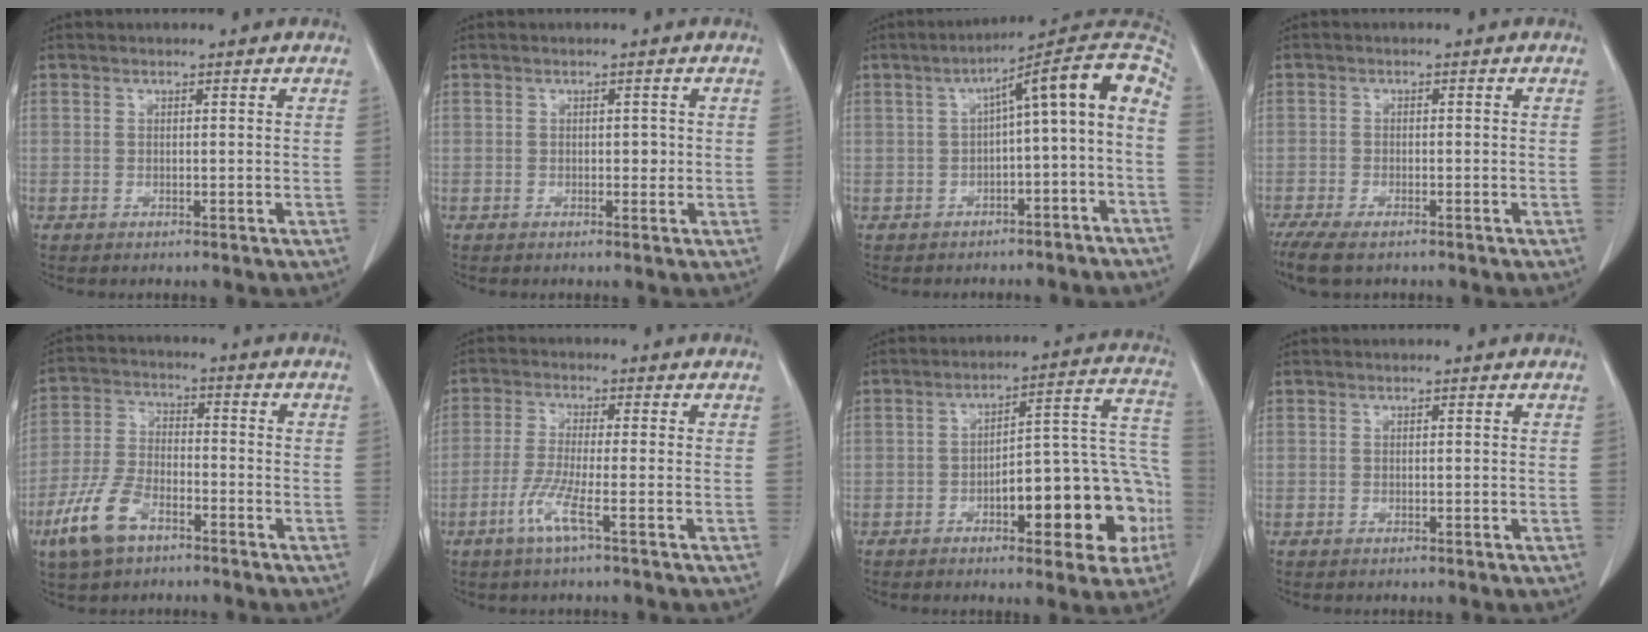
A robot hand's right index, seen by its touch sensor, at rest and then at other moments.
{"total": 1.1, "force": [0.0, 0.7, 0.8], "torque": [-0.008, 0.003, 0.000]}
{"total": 12.5, "force": [-1.2, 1.5, 12.3], "torque": [-0.171, 0.049, -0.020]}
{"total": 6.6, "force": [-4.9, 2.0, 3.8], "torque": [-0.067, -0.015, -0.080]}
{"total": 9.4, "force": [-5.6, 4.3, 6.2], "torque": [-0.149, -0.001, -0.110]}
{"total": 5.2, "force": [-2.5, -0.3, 4.6], "torque": [-0.098, -0.011, -0.055]}
{"total": 16.5, "force": [-5.6, 5.3, 14.6], "torque": [-0.152, 0.051, -0.064]}
{"total": 0.0}